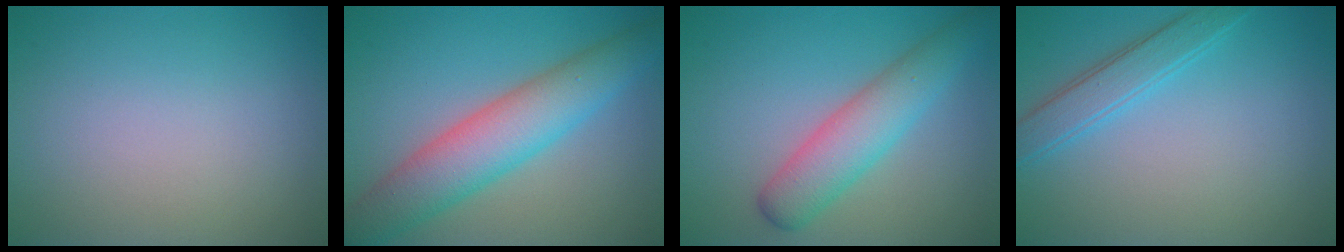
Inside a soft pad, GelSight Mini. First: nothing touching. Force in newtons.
{"total": 6.8, "press": 6.8, "slide": 0.3}
{"total": 4.7, "press": 4.7, "slide": 0.1}
{"total": 2.8, "press": 2.8, "slide": 0.1}